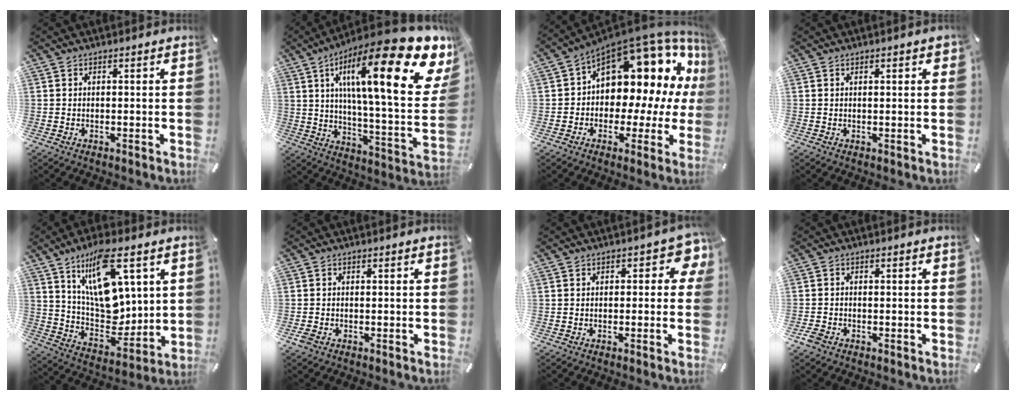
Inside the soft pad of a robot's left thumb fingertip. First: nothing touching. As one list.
[{"total": 27.6, "force": [12.7, 6.9, 23.5], "torque": [-0.370, -0.089, 0.199]}, {"total": 14.6, "force": [6.6, 9.0, 9.4], "torque": [-0.122, -0.074, 0.104]}, {"total": 1.4, "force": [0.6, 0.3, 1.3], "torque": [-0.017, -0.001, 0.007]}, {"total": 17.2, "force": [8.0, 9.1, 12.2], "torque": [-0.224, -0.044, 0.136]}, {"total": 1.2, "force": [-0.6, 0.7, 0.8], "torque": [-0.020, -0.002, -0.013]}, {"total": 5.0, "force": [0.9, 2.8, 4.0], "torque": [-0.046, 0.002, 0.009]}, {"total": 2.1, "force": [-1.3, 1.3, 1.0], "torque": [-0.029, 0.000, -0.030]}]